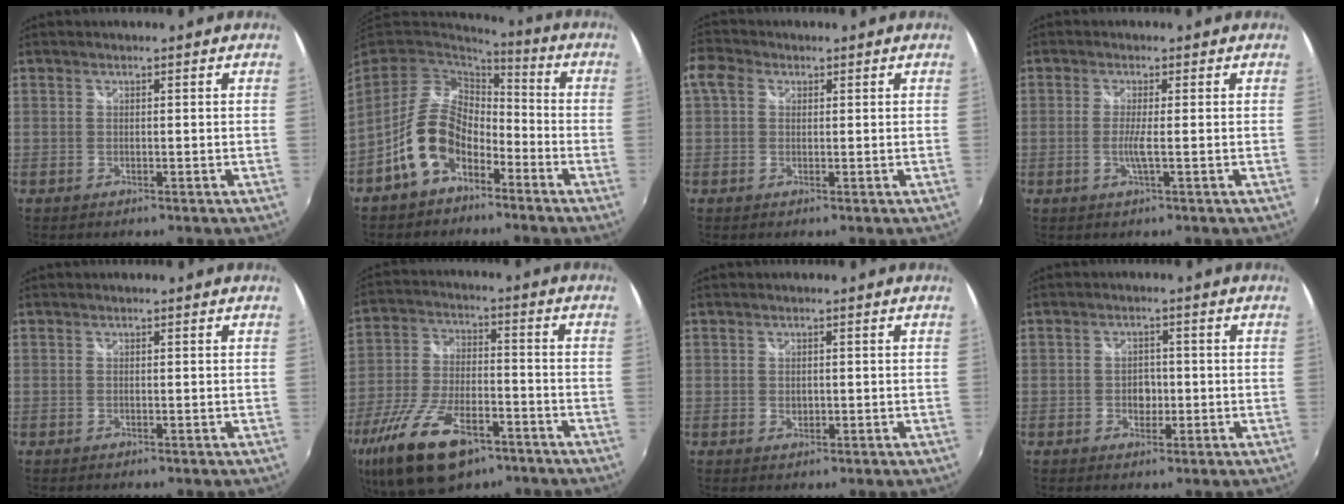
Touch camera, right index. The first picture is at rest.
{"total": 12.2, "force": [-6.1, 7.7, 7.4], "torque": [-0.154, 0.015, -0.103]}
{"total": 3.7, "force": [0.7, 3.0, 2.0], "torque": [-0.047, 0.016, 0.006]}
{"total": 2.7, "force": [-0.5, -0.4, 2.6], "torque": [-0.052, -0.006, -0.012]}
{"total": 0.0}
{"total": 19.0, "force": [-11.7, 8.5, 12.4], "torque": [-0.264, -0.039, -0.202]}
{"total": 1.4, "force": [0.0, 1.2, 0.7], "torque": [-0.009, -0.001, 0.001]}
{"total": 3.2, "force": [-0.7, 2.5, 1.8], "torque": [-0.028, 0.003, -0.012]}